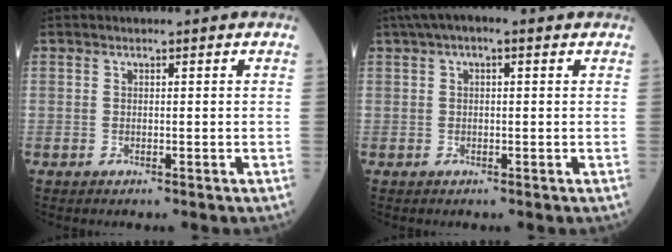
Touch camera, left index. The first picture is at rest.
{"total": 4.9, "force": [2.6, 1.5, 3.8], "torque": [-0.071, 0.036, 0.038]}